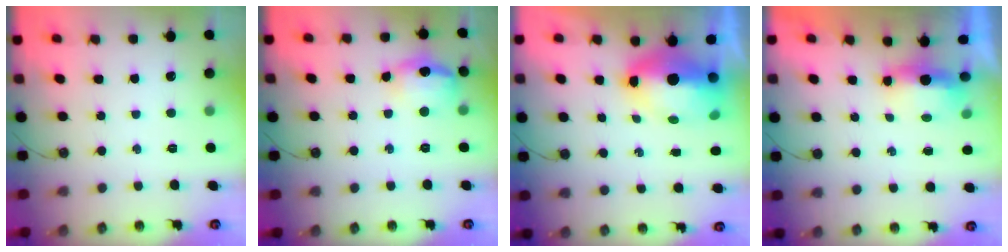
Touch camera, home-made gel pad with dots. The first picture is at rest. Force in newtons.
{"total": 13.8, "press": 13.7, "slide": 1.1}
{"total": 11.5, "press": 11.3, "slide": 1.8}
{"total": 5.0, "press": 4.9, "slide": 1.2}